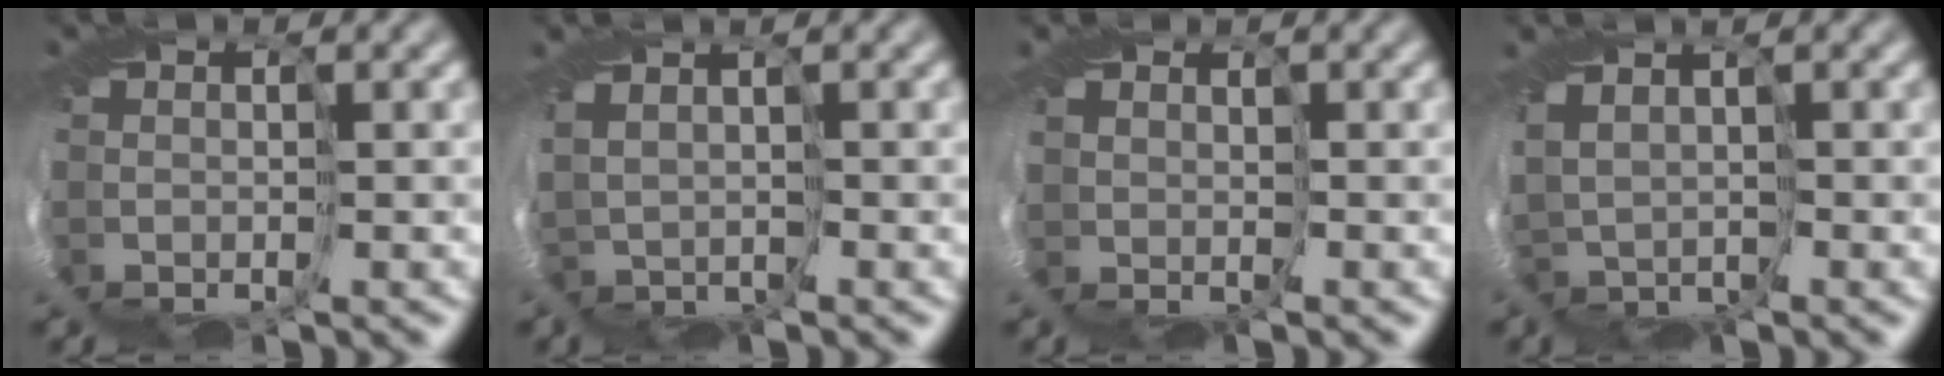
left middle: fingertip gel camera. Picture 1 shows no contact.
{"total": 1.4, "force": [1.4, -0.1, -0.3], "torque": [-0.021, 0.004, 0.014]}
{"total": 1.5, "force": [1.2, 0.7, -0.6], "torque": [-0.005, 0.004, 0.009]}
{"total": 1.5, "force": [1.5, 0.1, -0.1], "torque": [-0.029, 0.003, 0.014]}